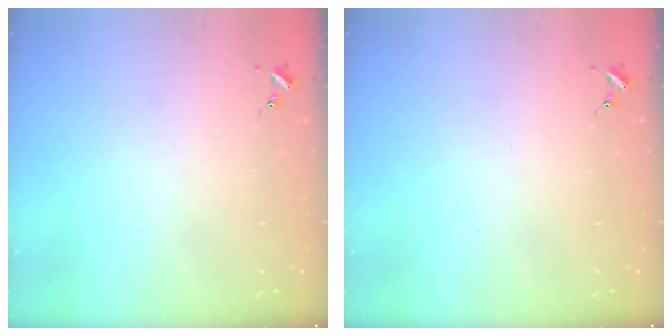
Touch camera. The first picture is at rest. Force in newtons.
{"total": 0.0}